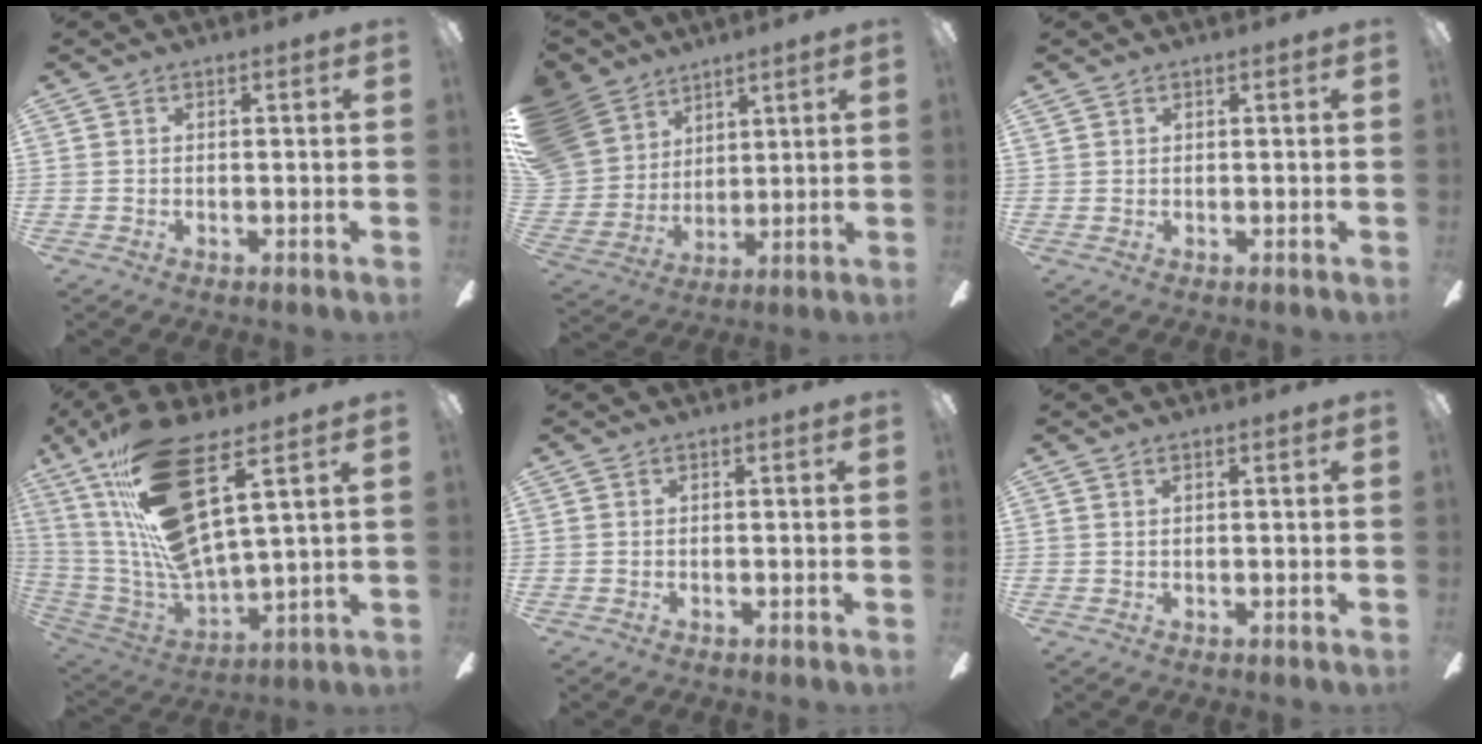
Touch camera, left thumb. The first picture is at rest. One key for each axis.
{"total": 14.2, "fx": 7.8, "fy": 11.2, "fz": 3.9, "tx": -0.121, "ty": -0.042, "tz": 0.160}
{"total": 0.6, "fx": 0.5, "fy": 0.3, "fz": 0.0, "tx": 0.000, "ty": 0.001, "tz": 0.008}
{"total": 22.5, "fx": 11.7, "fy": 7.1, "fz": 17.9, "tx": -0.363, "ty": -0.058, "tz": 0.198}
{"total": 0.0}
{"total": 0.9, "fx": 0.4, "fy": 0.3, "fz": 0.7, "tx": -0.016, "ty": 0.004, "tz": 0.007}